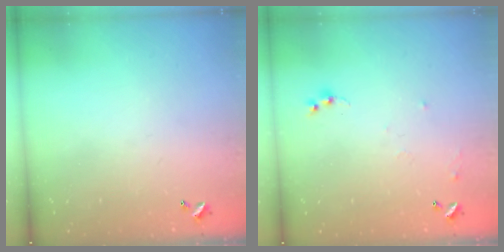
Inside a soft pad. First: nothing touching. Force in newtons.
{"total": 6.6, "press": 6.6, "slide": 0.6}